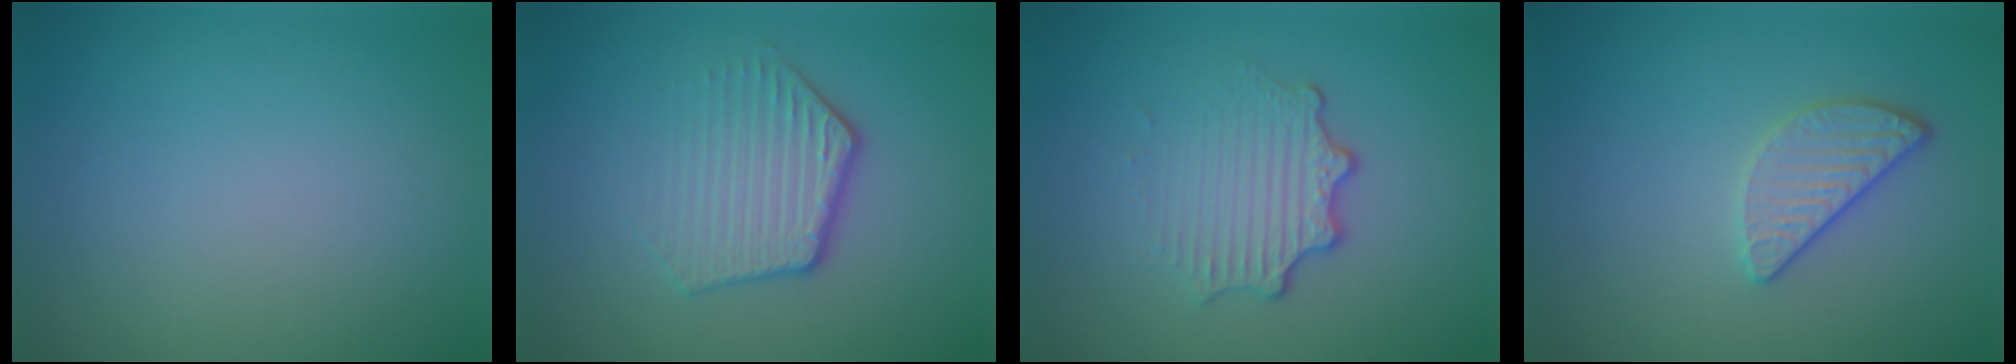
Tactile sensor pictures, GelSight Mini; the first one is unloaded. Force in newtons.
{"total": 3.9, "press": 3.0, "slide": 2.5}
{"total": 3.3, "press": 2.5, "slide": 2.2}
{"total": 2.4, "press": 2.2, "slide": 0.9}